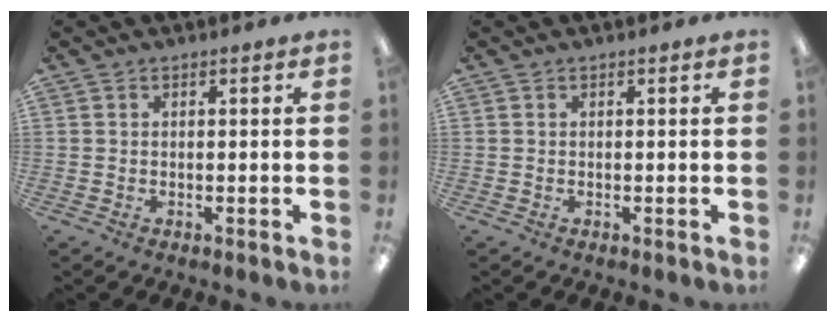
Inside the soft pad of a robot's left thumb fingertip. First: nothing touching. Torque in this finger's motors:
{"motor_torque": [0.00, 0.00, 0.00, 0.00, 0.00]}